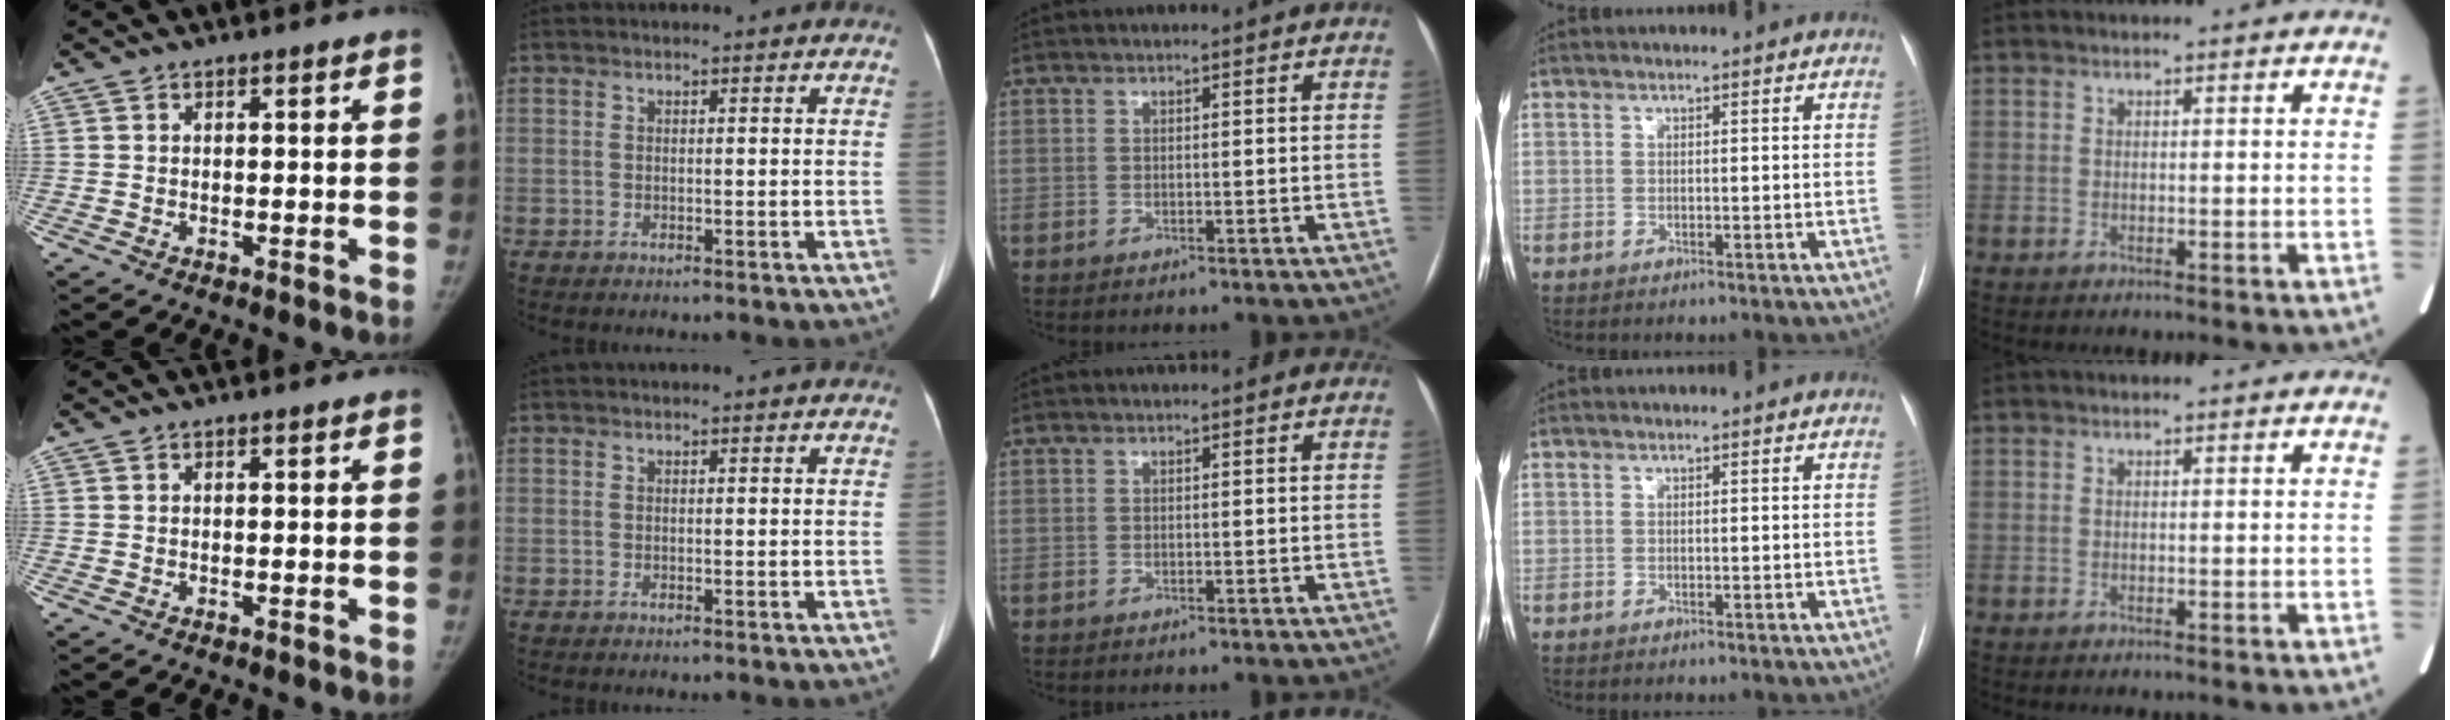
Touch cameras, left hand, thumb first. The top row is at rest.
{}